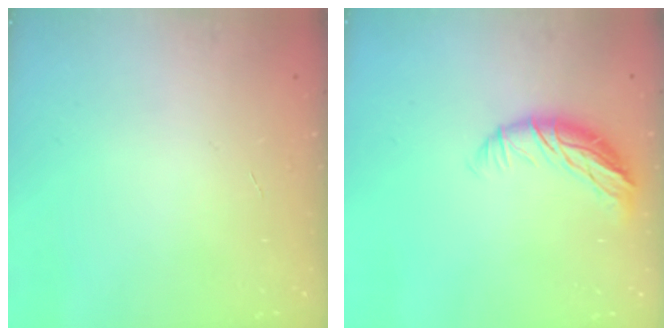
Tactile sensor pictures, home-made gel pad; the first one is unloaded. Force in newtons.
{"total": 9.3, "press": 9.2, "slide": 1.6}